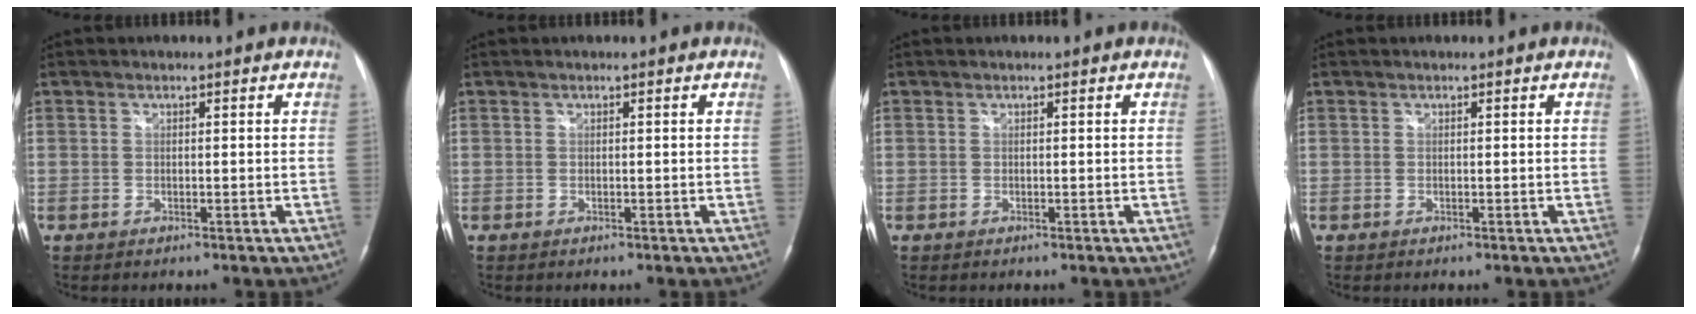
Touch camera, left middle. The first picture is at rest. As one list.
[{"total": 0.0}, {"total": 0.0}, {"total": 0.0}]